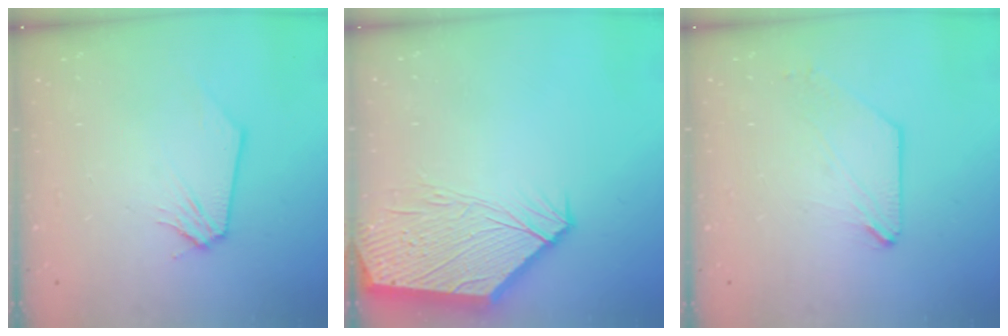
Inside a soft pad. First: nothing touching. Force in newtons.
{"total": 13.0, "press": 12.9, "slide": 1.9}
{"total": 0.7, "press": 0.7, "slide": 0.1}